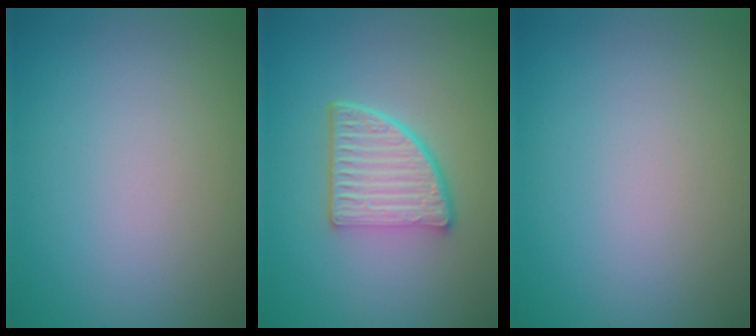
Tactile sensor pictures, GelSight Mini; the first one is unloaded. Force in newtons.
{"total": 5.2, "press": 3.6, "slide": 3.7}
{"total": 0.0}